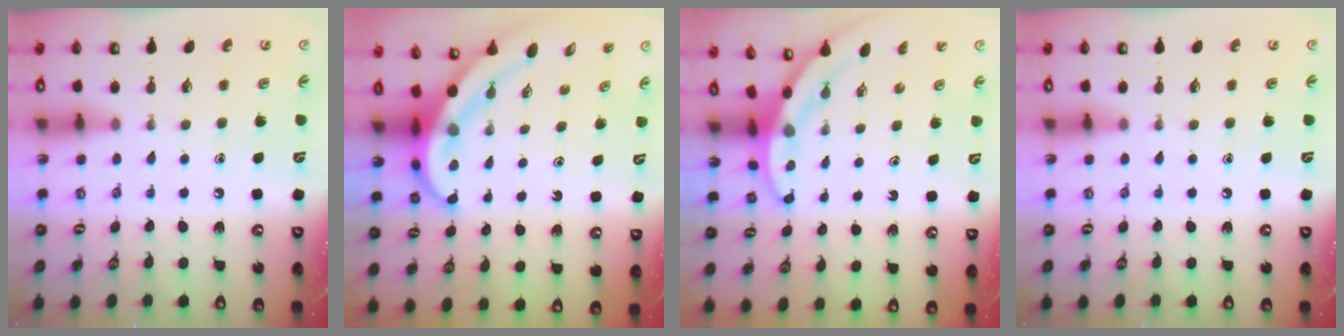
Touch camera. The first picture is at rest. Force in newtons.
{"total": 7.9, "press": 7.8, "slide": 1.6}
{"total": 3.4, "press": 3.4, "slide": 0.1}
{"total": 0.0}